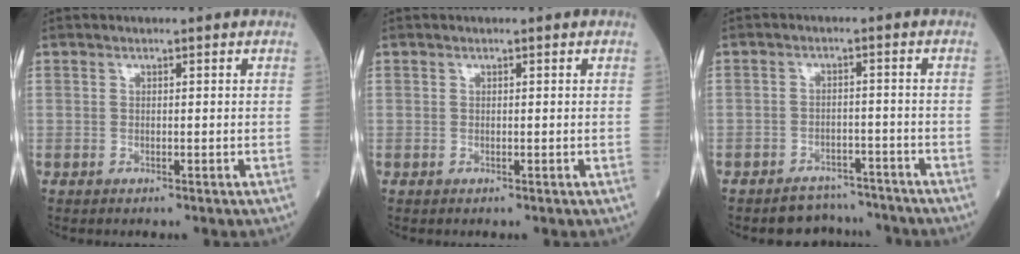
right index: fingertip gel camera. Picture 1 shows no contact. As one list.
[{"total": 0.0}, {"total": 5.1, "force": [-4.7, 1.8, -0.8], "torque": [0.018, 0.018, -0.070]}]